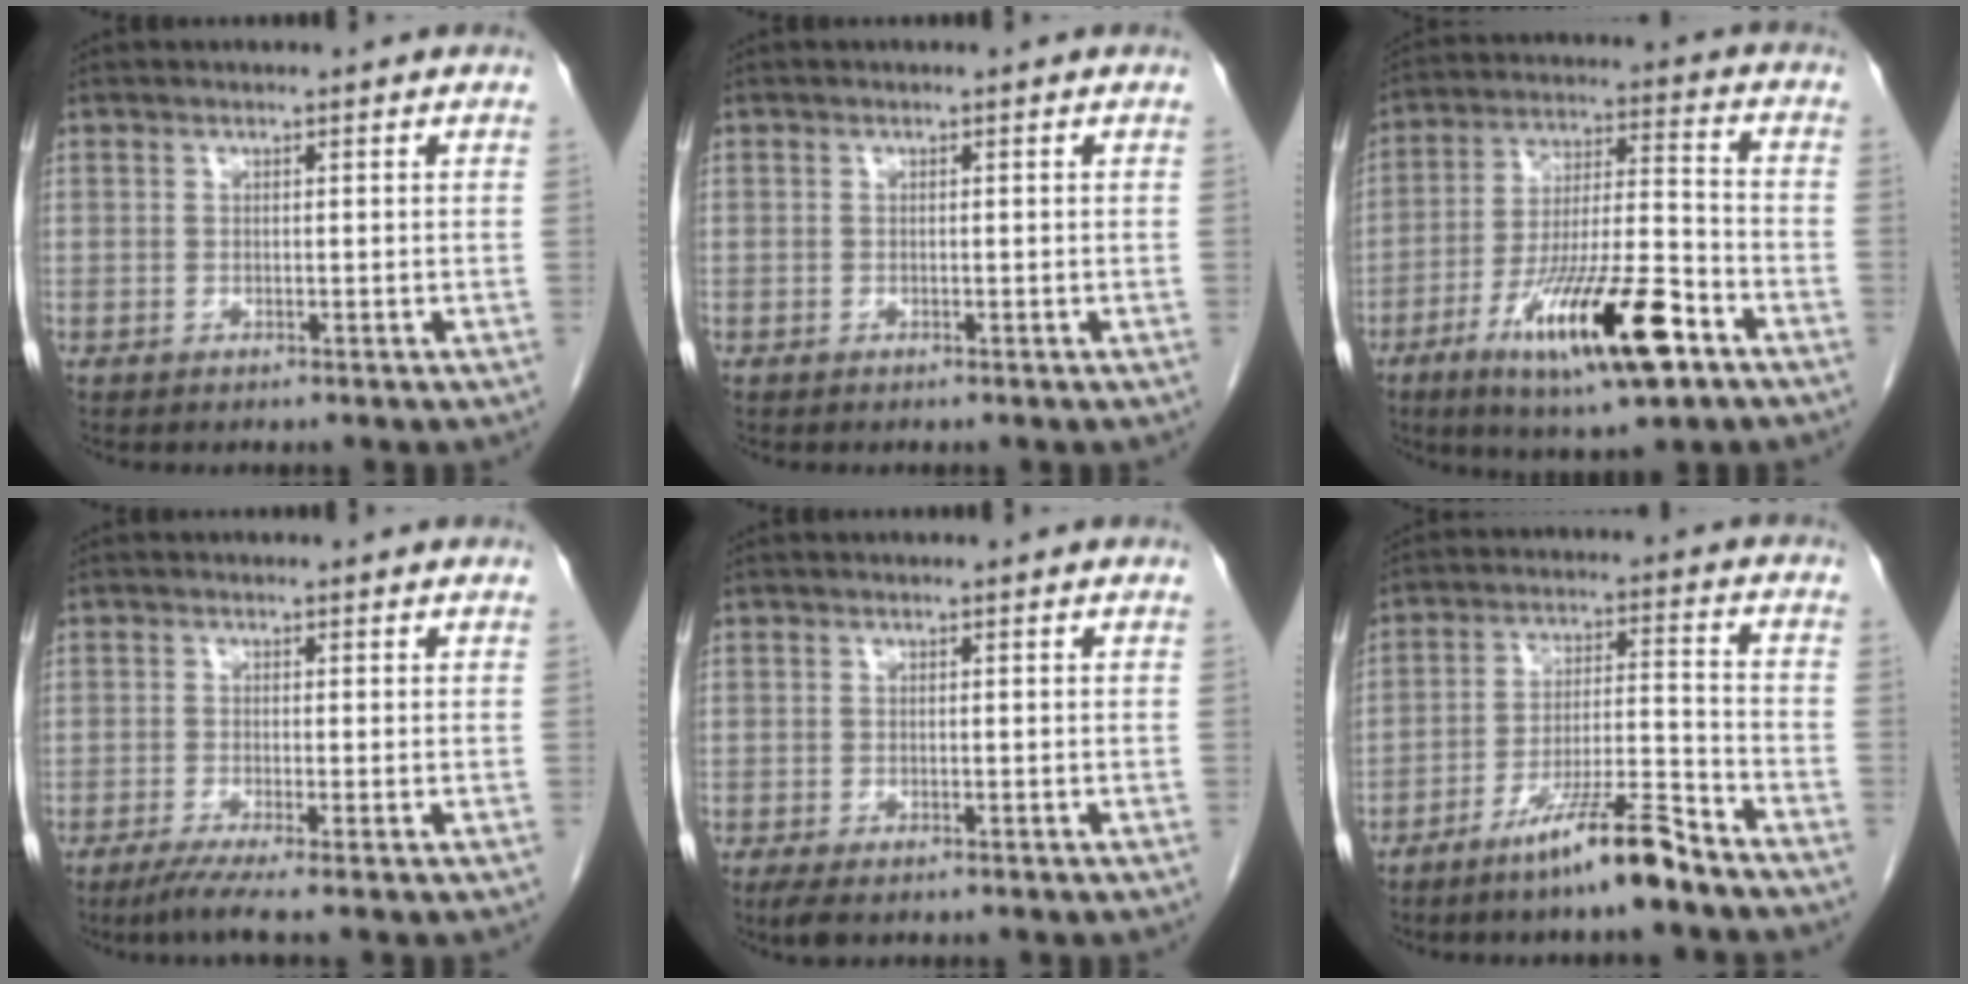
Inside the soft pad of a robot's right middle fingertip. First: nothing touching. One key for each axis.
{"total": 0.0}
{"total": 17.2, "fx": -8.8, "fy": 2.7, "fz": 14.6, "tx": -0.258, "ty": -0.017, "tz": -0.144}
{"total": 3.8, "fx": -2.5, "fy": -0.5, "fz": 2.8, "tx": -0.050, "ty": -0.014, "tz": -0.051}
{"total": 2.2, "fx": -1.5, "fy": 0.8, "fz": 1.5, "tx": -0.031, "ty": -0.007, "tz": -0.022}
{"total": 9.8, "fx": -7.4, "fy": -0.1, "fz": 6.5, "tx": -0.112, "ty": -0.010, "tz": -0.135}